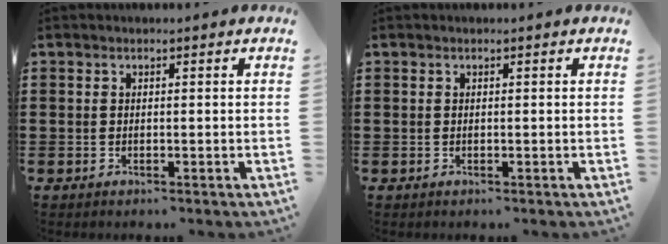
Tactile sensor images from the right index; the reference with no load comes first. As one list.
[{"total": 0.0}]